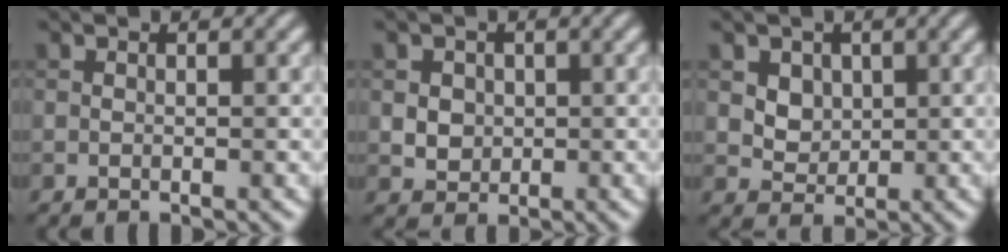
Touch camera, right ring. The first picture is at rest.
{"total": 2.7, "force": [0.6, 2.3, 1.3], "torque": [-0.021, 0.009, 0.013]}
{"total": 3.3, "force": [1.4, 2.5, 1.6], "torque": [-0.040, -0.004, 0.041]}